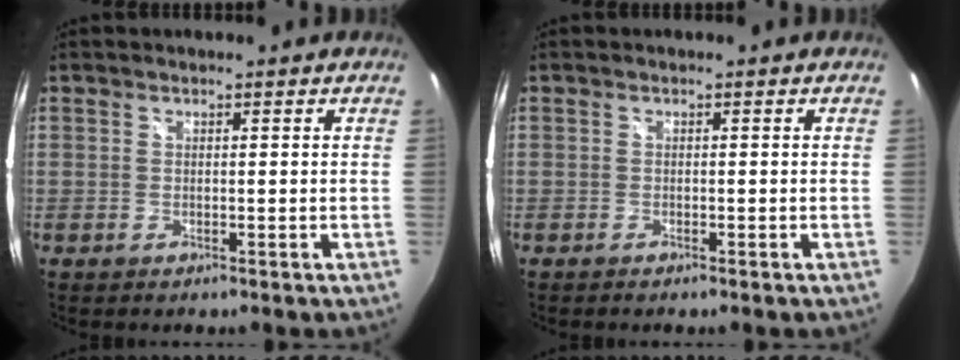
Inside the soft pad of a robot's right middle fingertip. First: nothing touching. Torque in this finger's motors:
{"motor_torque": [-0.19, -0.12, -0.04, -0.01]}